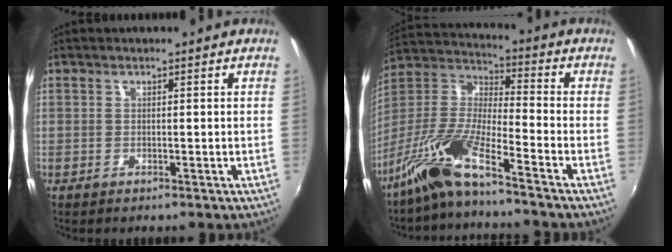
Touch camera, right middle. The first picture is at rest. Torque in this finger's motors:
{"motor_torque": [1.10, -1.04, 0.67, 0.21]}